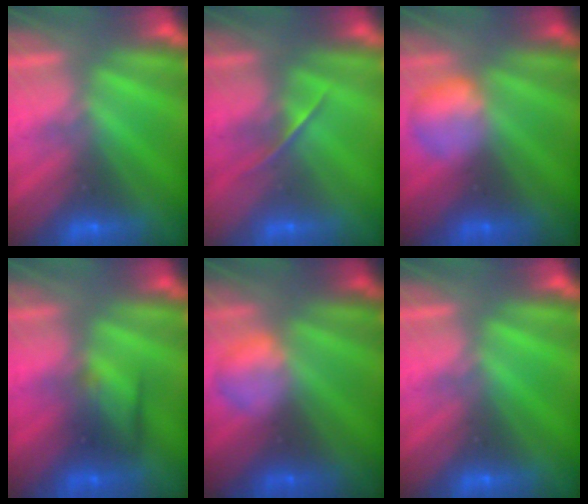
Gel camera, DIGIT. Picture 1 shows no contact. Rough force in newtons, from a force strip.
{"total": 1.4}
{"total": 2.4}
{"total": 2.4}
{"total": 2.2}
{"total": 0.0}